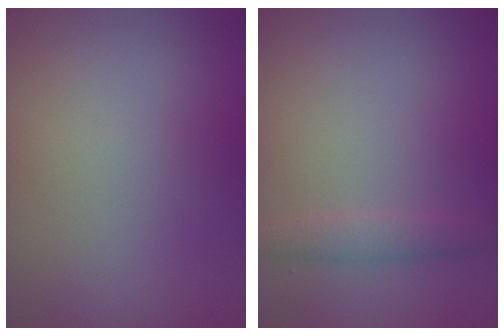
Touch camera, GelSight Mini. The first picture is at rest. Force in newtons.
{"total": 1.7, "press": 1.7, "slide": 0.1}